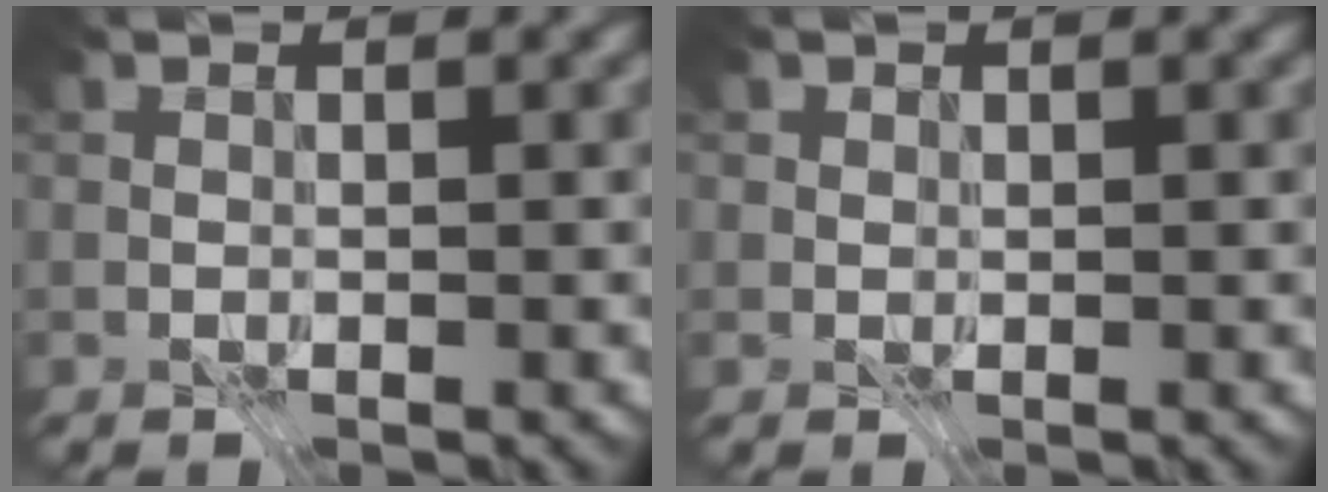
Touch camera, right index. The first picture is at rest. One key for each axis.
{"total": 0.6, "fx": 0.3, "fy": 0.5, "fz": 0.0, "tx": 0.000, "ty": -0.002, "tz": 0.010}